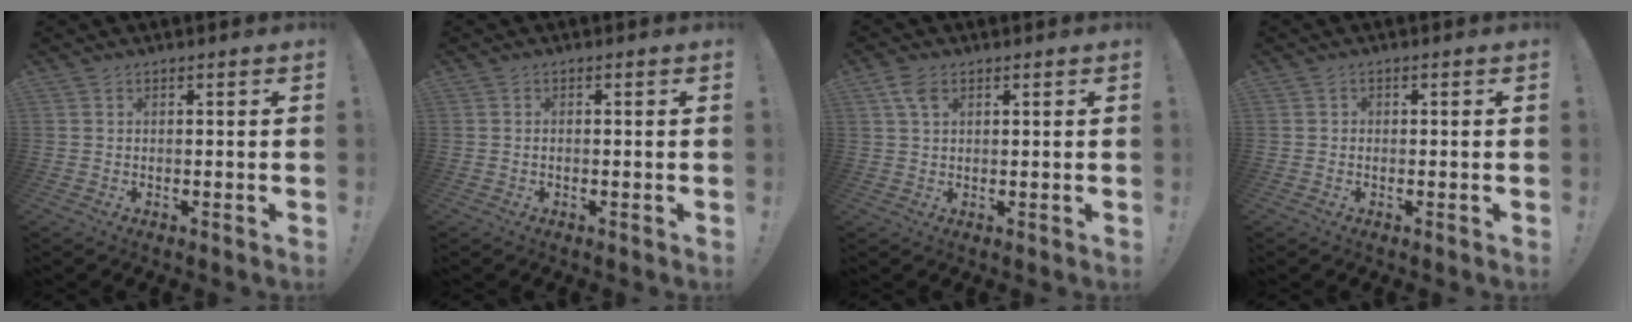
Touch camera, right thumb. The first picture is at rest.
{"total": 0.6, "force": [-0.4, 0.2, 0.4], "torque": [-0.014, 0.004, -0.005]}
{"total": 4.5, "force": [2.1, 2.5, 3.2], "torque": [-0.056, -0.002, 0.039]}
{"total": 0.9, "force": [-0.4, 0.8, 0.3], "torque": [-0.011, 0.005, -0.006]}